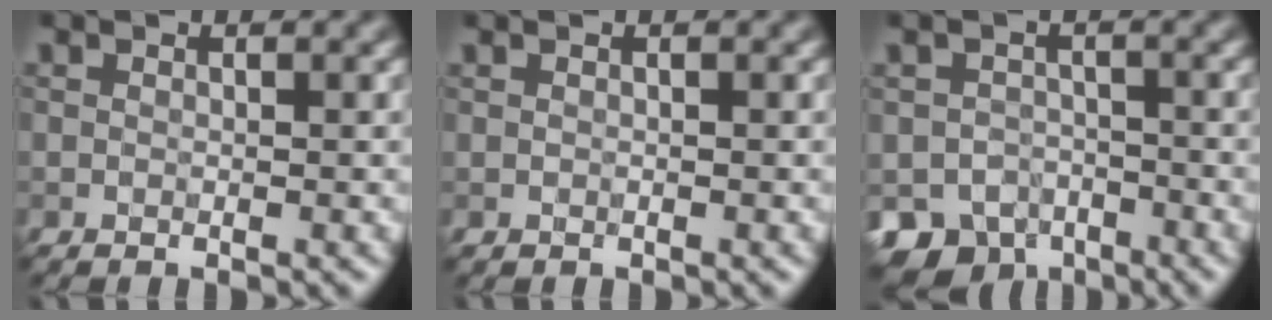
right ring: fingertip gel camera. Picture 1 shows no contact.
{"total": 0.0}
{"total": 6.0, "force": [-4.0, 4.0, 2.1], "torque": [-0.030, -0.016, -0.068]}